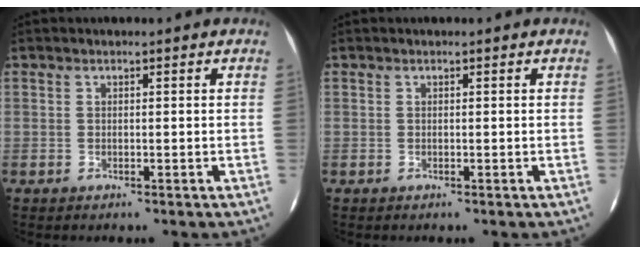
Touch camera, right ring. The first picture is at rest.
{"total": 0.0}